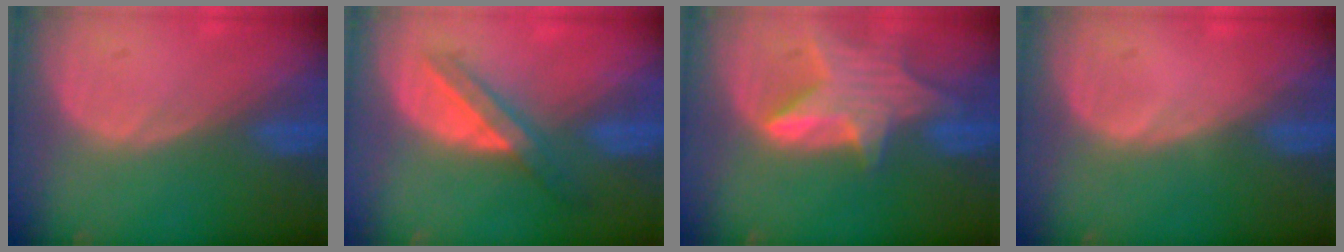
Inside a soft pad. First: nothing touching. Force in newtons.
{"total": 6.0, "press": 5.3, "slide": 2.7}
{"total": 8.2, "press": 7.3, "slide": 3.7}
{"total": 0.5, "press": 0.1, "slide": 0.5}